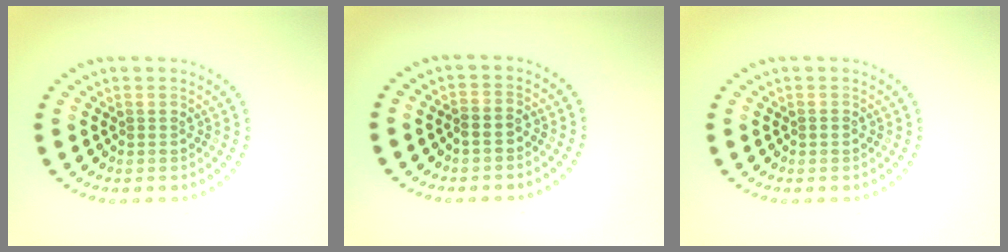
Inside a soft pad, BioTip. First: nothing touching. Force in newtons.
{"total": 1.1, "press": 1.0, "slide": 0.5}
{"total": 0.7, "press": 0.7, "slide": 0.1}